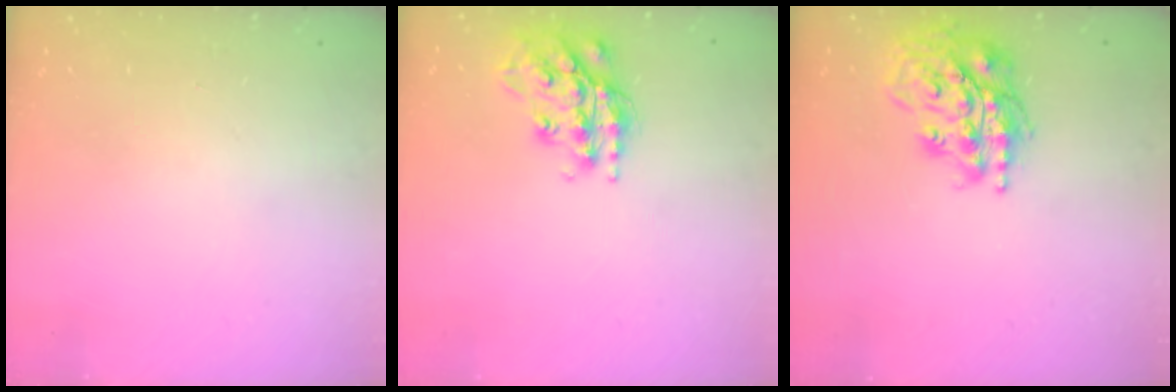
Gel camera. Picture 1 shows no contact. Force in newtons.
{"total": 17.4, "press": 17.4, "slide": 1.4}
{"total": 18.3, "press": 18.1, "slide": 2.6}